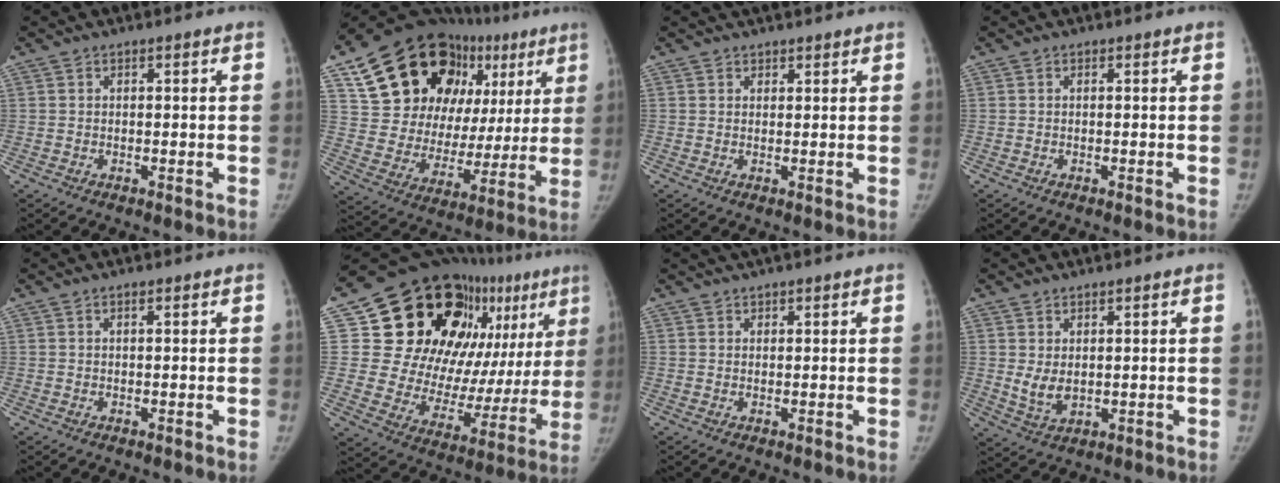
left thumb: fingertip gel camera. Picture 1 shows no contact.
{"total": 29.7, "force": [13.1, 18.0, 19.6], "torque": [-0.243, 0.020, 0.217]}
{"total": 3.1, "force": [2.8, 1.0, 0.7], "torque": [0.010, 0.005, 0.040]}
{"total": 0.0}
{"total": 0.5, "force": [0.3, 0.1, 0.4], "torque": [-0.006, 0.000, 0.005]}
{"total": 30.5, "force": [14.2, 16.1, 21.8], "torque": [-0.252, -0.009, 0.228]}
{"total": 2.1, "force": [1.9, 0.3, 0.9], "torque": [-0.006, 0.014, 0.031]}
{"total": 4.1, "force": [1.0, 2.4, 3.2], "torque": [-0.053, -0.014, 0.030]}